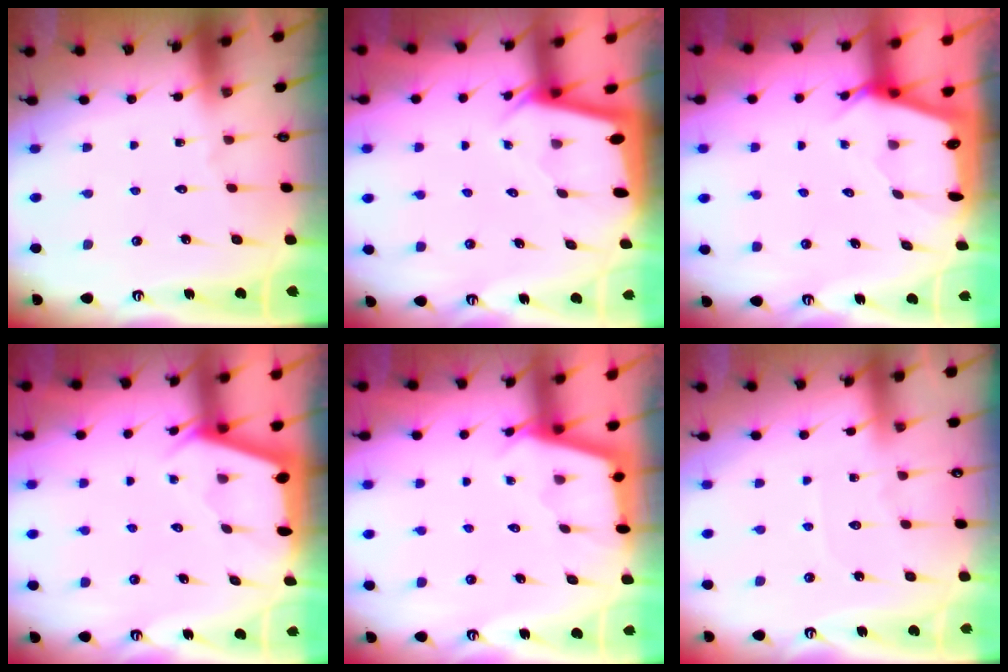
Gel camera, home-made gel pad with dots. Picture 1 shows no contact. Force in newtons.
{"total": 1.9, "press": 1.9, "slide": 0.1}
{"total": 2.5, "press": 2.5, "slide": 0.3}
{"total": 2.3, "press": 2.3, "slide": 0.3}
{"total": 2.4, "press": 2.4, "slide": 0.2}
{"total": 2.1, "press": 2.1, "slide": 0.4}